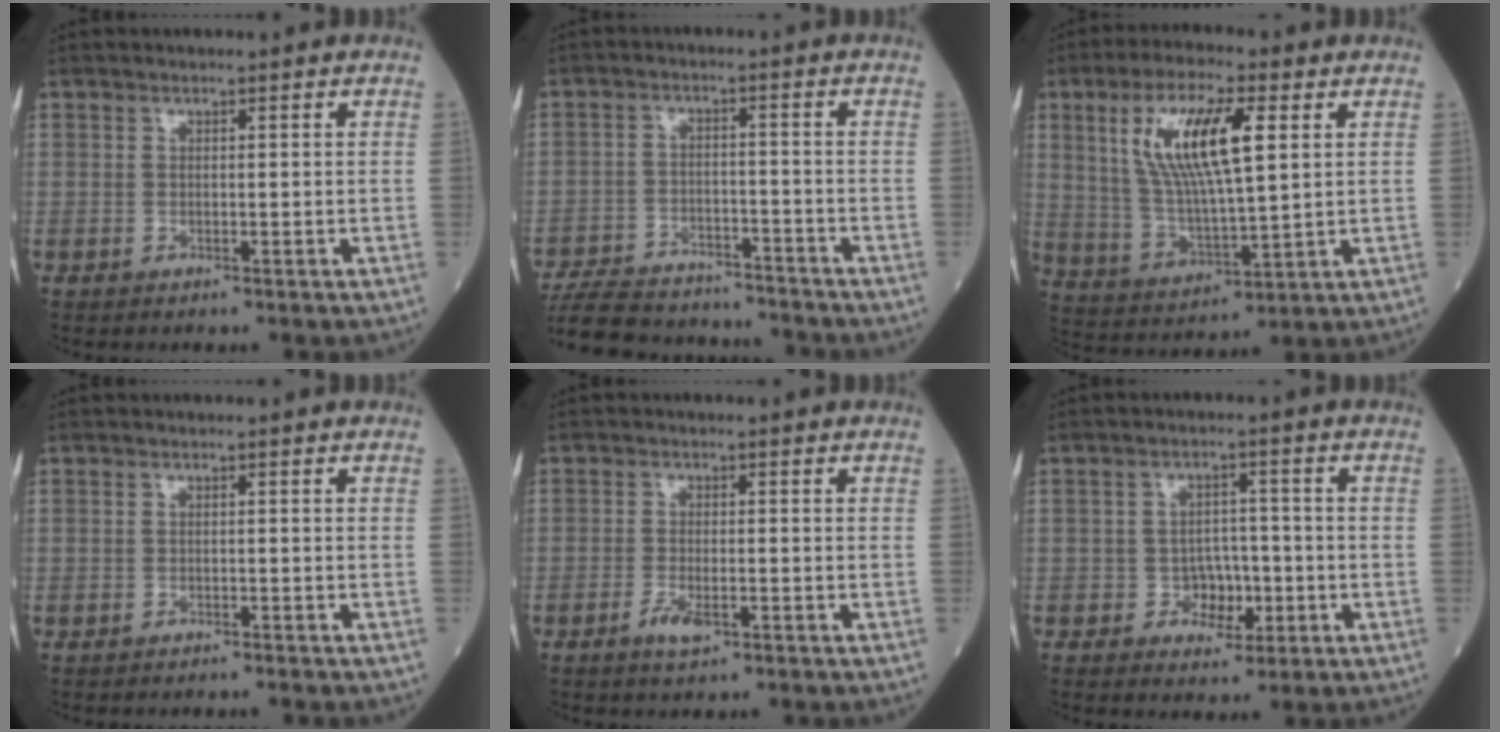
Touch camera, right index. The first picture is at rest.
{"total": 15.9, "force": [-14.6, 4.4, 4.5], "torque": [-0.098, 0.005, -0.217]}
{"total": 13.8, "force": [4.4, 3.2, 12.7], "torque": [-0.259, 0.010, 0.085]}
{"total": 1.6, "force": [-1.6, 0.1, 0.4], "torque": [-0.008, -0.001, -0.020]}
{"total": 2.9, "force": [-1.5, 0.7, 2.3], "torque": [-0.048, -0.003, -0.028]}
{"total": 6.5, "force": [-2.2, 3.3, 5.1], "torque": [-0.086, 0.006, -0.032]}